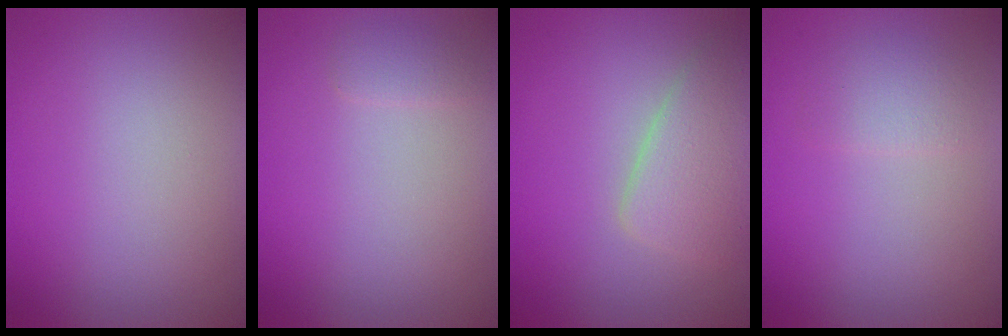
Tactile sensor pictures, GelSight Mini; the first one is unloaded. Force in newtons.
{"total": 1.0, "press": 1.0, "slide": 0.1}
{"total": 4.0, "press": 4.0, "slide": 0.1}
{"total": 1.5, "press": 1.5, "slide": 0.1}